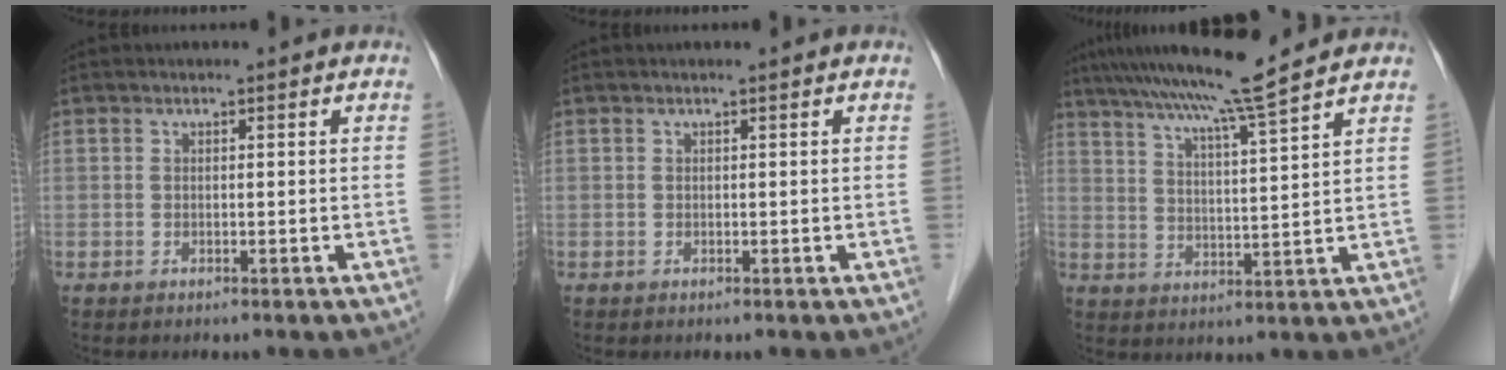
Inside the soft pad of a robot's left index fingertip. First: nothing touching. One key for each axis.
{"total": 0.0}
{"total": 11.1, "fx": 9.3, "fy": -1.4, "fz": 5.9, "tx": -0.103, "ty": 0.011, "tz": 0.148}